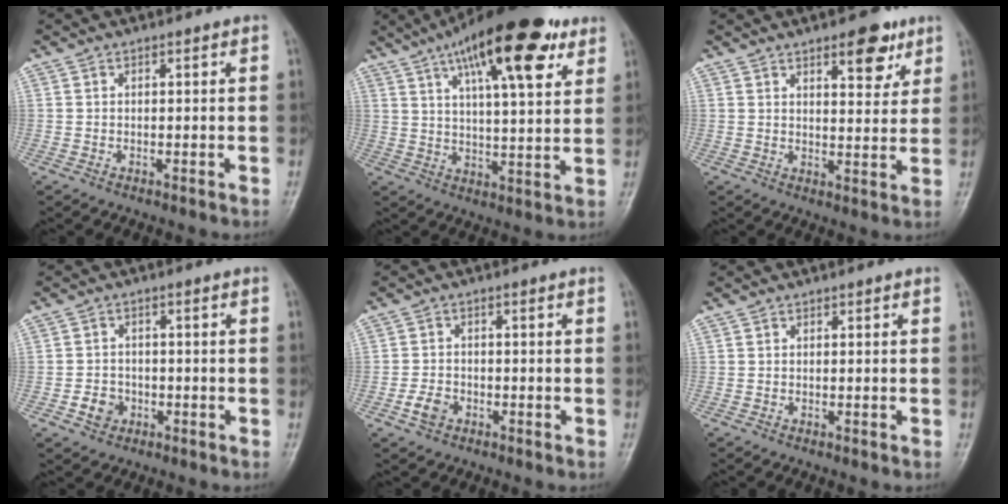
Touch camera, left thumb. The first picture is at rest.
{"total": 20.6, "force": [11.2, 6.3, 16.1], "torque": [-0.232, -0.020, 0.172]}
{"total": 8.2, "force": [4.8, 3.4, 5.7], "torque": [-0.052, -0.024, 0.063]}
{"total": 3.7, "force": [-1.5, 3.2, 1.3], "torque": [-0.008, 0.011, -0.025]}
{"total": 3.4, "force": [-1.6, 2.4, 1.7], "torque": [-0.030, 0.010, -0.030]}
{"total": 0.0}